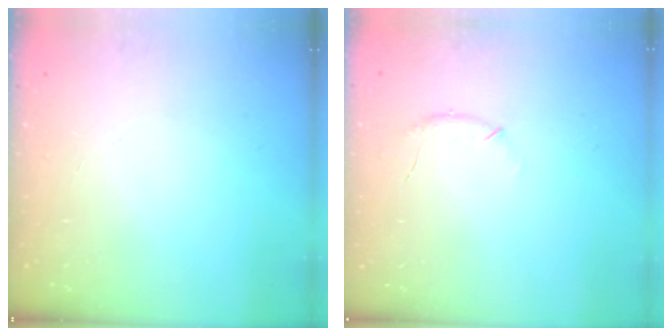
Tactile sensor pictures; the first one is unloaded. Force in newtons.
{"total": 6.9, "press": 6.7, "slide": 1.8}